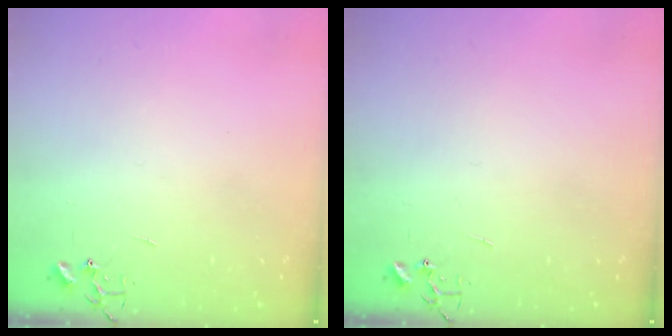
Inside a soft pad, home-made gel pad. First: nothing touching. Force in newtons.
{"total": 0.0}